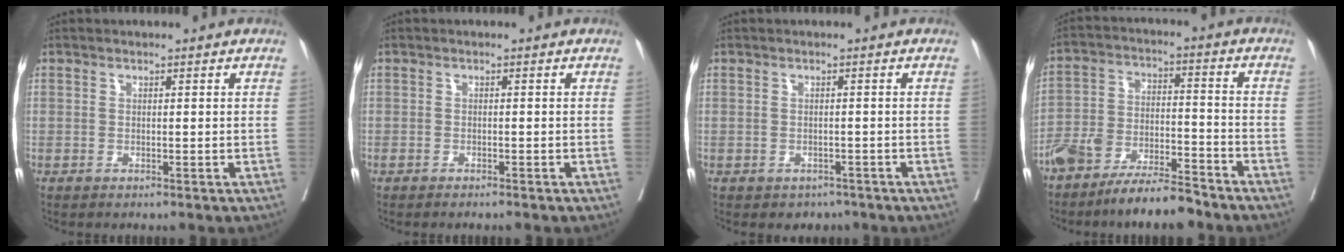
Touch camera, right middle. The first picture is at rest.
{"total": 1.7, "force": [-1.5, 0.2, 0.8], "torque": [-0.012, -0.003, -0.019]}
{"total": 2.4, "force": [-1.7, 1.6, 0.2], "torque": [-0.001, 0.006, -0.022]}
{"total": 10.9, "force": [-9.2, 2.3, 5.3], "torque": [-0.093, 0.006, -0.168]}